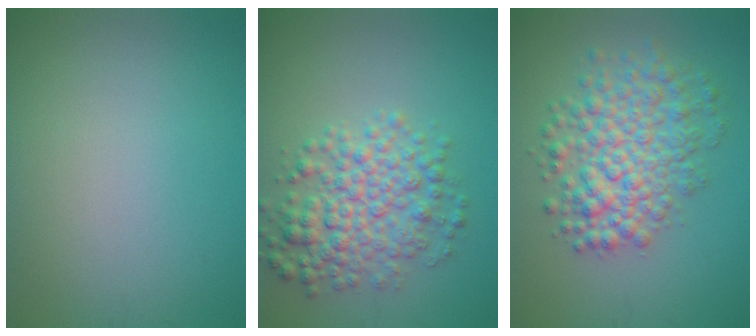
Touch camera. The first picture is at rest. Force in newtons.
{"total": 5.5, "press": 5.5, "slide": 0.1}
{"total": 6.4, "press": 6.4, "slide": 0.2}